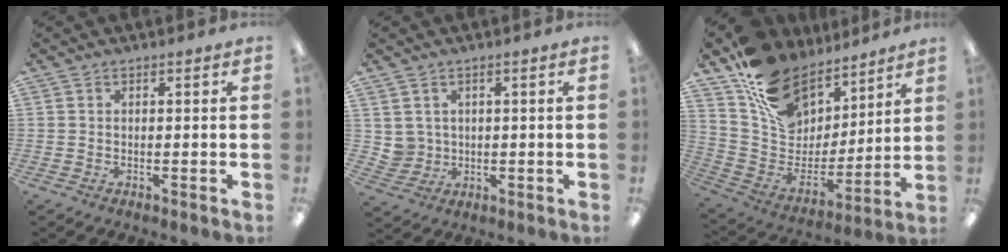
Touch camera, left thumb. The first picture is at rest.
{"total": 3.7, "force": [1.9, 3.2, -0.2], "torque": [-0.012, 0.001, 0.037]}
{"total": 17.6, "force": [11.6, 11.2, 6.9], "torque": [-0.129, -0.081, 0.219]}